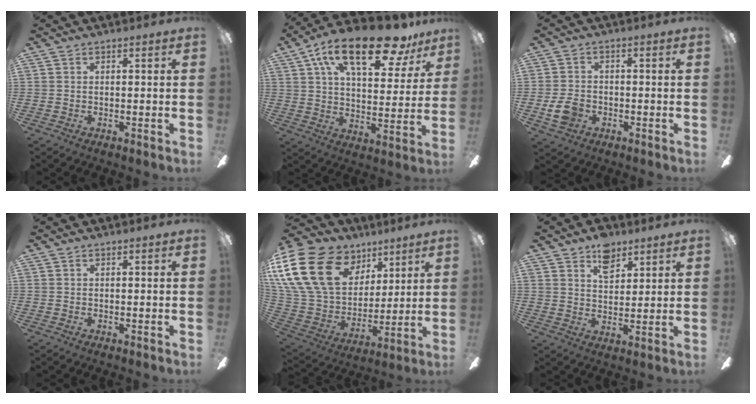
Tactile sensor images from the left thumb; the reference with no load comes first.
{"total": 21.8, "force": [13.8, 8.3, 14.7], "torque": [-0.248, -0.059, 0.230]}
{"total": 6.2, "force": [-2.1, 4.6, 3.6], "torque": [-0.075, 0.007, -0.040]}
{"total": 0.0}
{"total": 27.3, "force": [12.0, 18.8, 15.8], "torque": [-0.337, -0.050, 0.239]}
{"total": 7.9, "force": [5.2, 4.5, 3.9], "torque": [-0.051, -0.017, 0.092]}